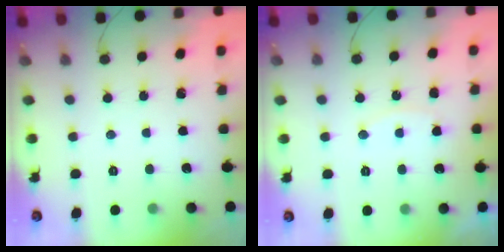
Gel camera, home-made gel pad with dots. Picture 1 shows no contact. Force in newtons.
{"total": 5.8, "press": 5.8, "slide": 0.5}